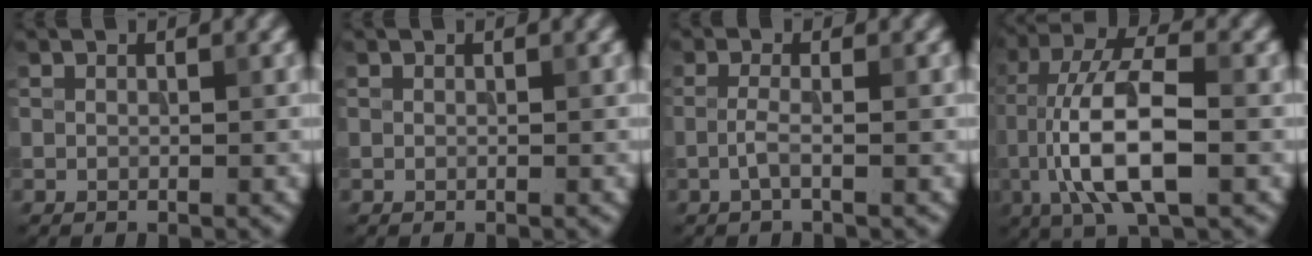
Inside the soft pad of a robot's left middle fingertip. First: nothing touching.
{"total": 0.0}
{"total": 1.4, "force": [-0.6, 0.1, 1.3], "torque": [-0.034, 0.001, -0.016]}
{"total": 9.8, "force": [-2.1, 3.3, 8.9], "torque": [-0.174, 0.017, -0.043]}